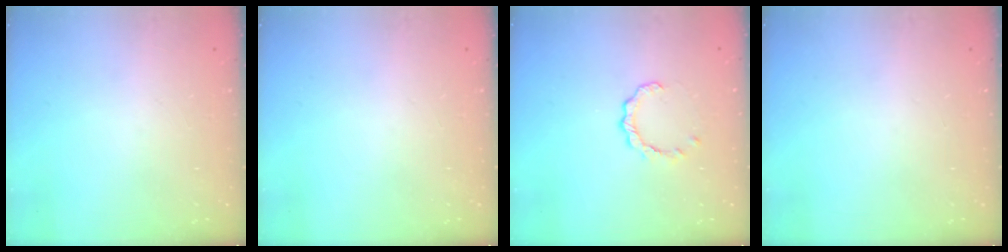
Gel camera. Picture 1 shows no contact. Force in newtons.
{"total": 0.0}
{"total": 2.5, "press": 2.5, "slide": 0.3}
{"total": 0.0}